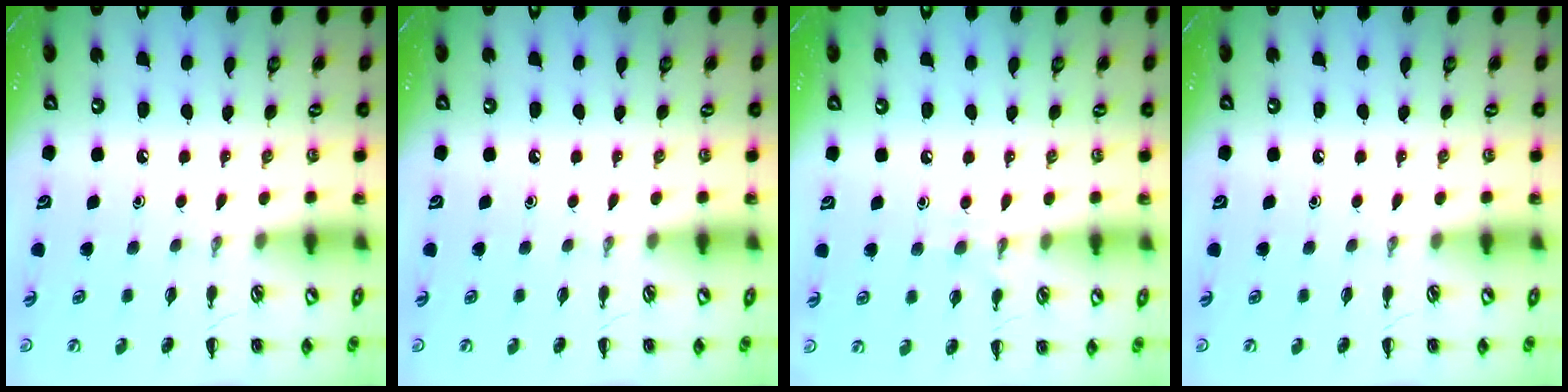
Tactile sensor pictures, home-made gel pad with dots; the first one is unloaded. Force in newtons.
{"total": 0.0}
{"total": 6.1, "press": 5.9, "slide": 1.7}
{"total": 0.0}